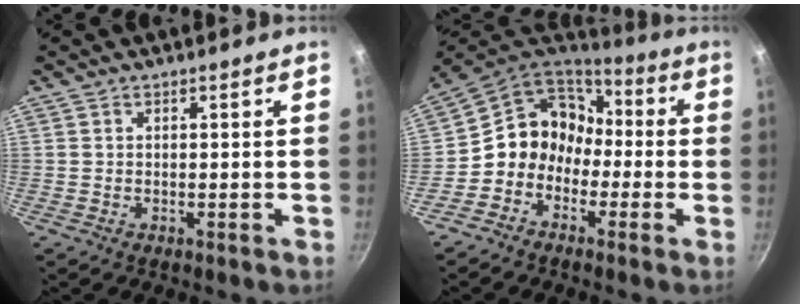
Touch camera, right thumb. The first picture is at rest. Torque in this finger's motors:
{"motor_torque": [-0.26, 0.50, 1.02, -0.62, 0.06]}